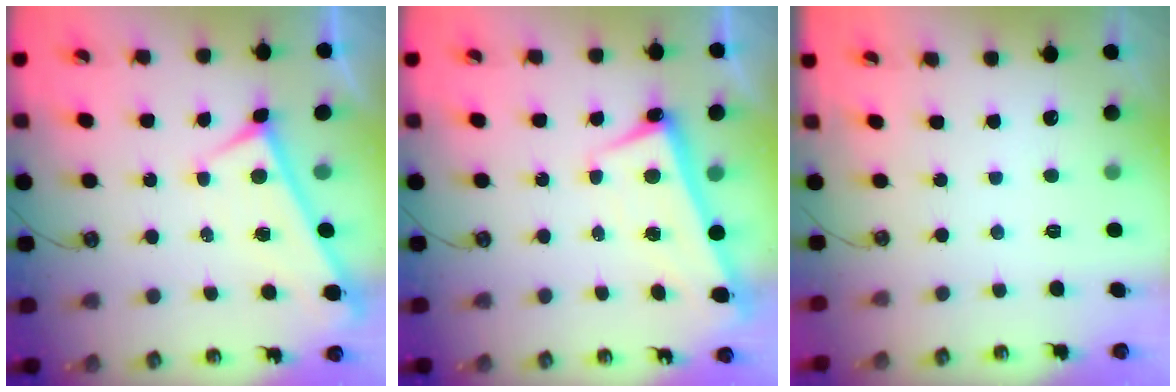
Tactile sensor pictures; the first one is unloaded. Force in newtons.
{"total": 2.6, "press": 2.4, "slide": 0.8}
{"total": 0.0}